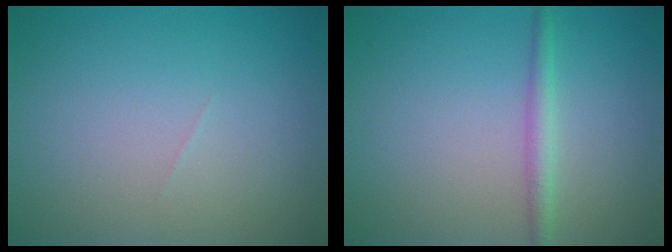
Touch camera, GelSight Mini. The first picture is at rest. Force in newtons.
{"total": 1.7, "press": 1.7, "slide": 0.1}